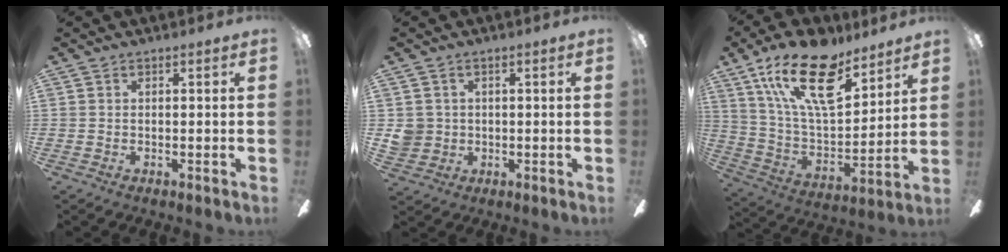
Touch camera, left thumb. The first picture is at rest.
{"total": 4.6, "force": [0.4, 4.5, 0.9], "torque": [-0.025, 0.009, 0.008]}
{"total": 22.6, "force": [14.0, 10.0, 14.6], "torque": [-0.268, -0.072, 0.244]}